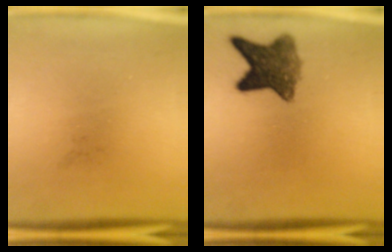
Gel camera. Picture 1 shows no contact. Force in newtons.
{"total": 7.4}